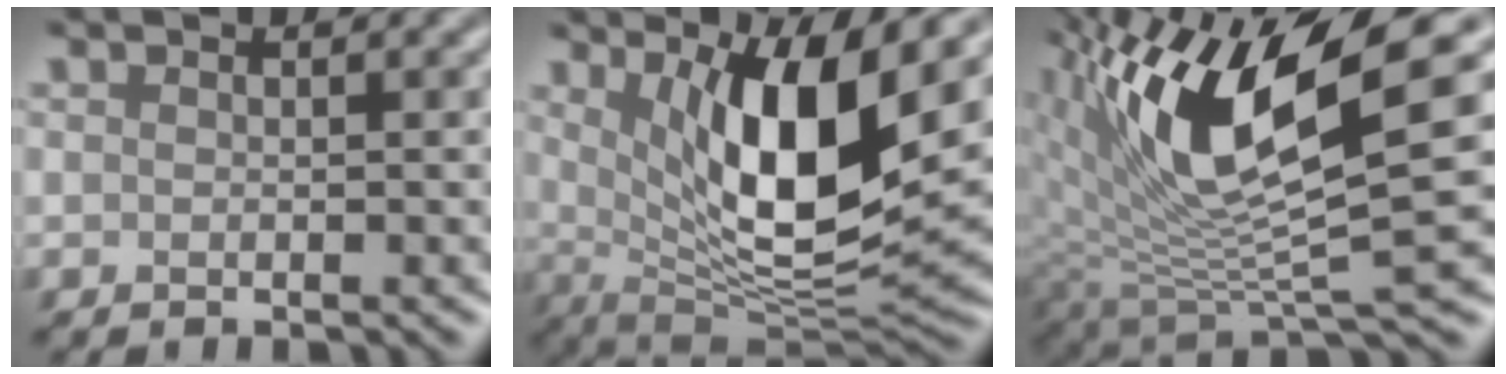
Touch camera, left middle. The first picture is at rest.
{"total": 10.4, "force": [3.3, 3.1, 9.3], "torque": [-0.149, -0.022, 0.062]}
{"total": 12.5, "force": [4.1, 3.9, 11.1], "torque": [-0.210, -0.008, 0.081]}